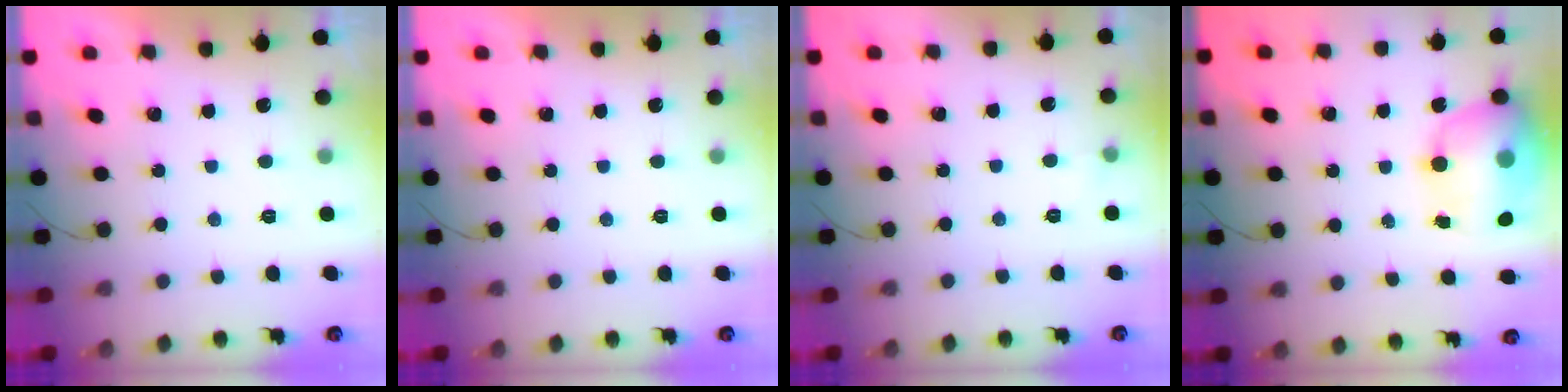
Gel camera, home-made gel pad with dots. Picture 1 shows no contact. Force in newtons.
{"total": 0.0}
{"total": 2.3, "press": 2.1, "slide": 0.9}
{"total": 17.7, "press": 17.1, "slide": 4.6}